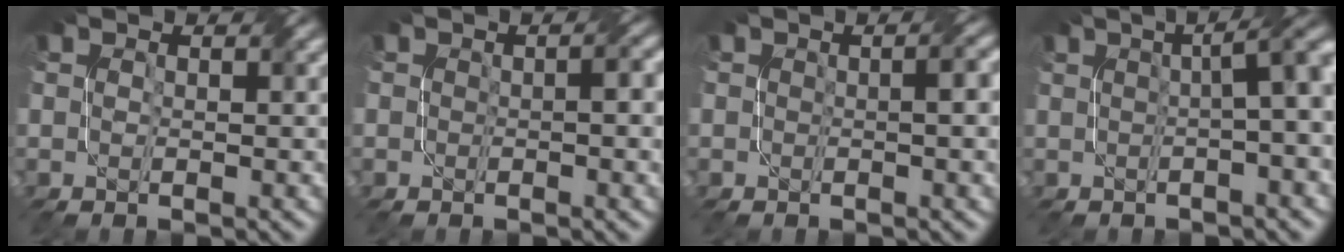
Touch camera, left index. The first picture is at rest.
{"total": 1.4, "force": [-0.5, 0.4, 1.2], "torque": [-0.014, 0.006, -0.005]}
{"total": 1.5, "force": [-0.2, 0.2, 1.5], "torque": [-0.017, 0.008, -0.001]}
{"total": 6.6, "force": [0.9, 2.3, 6.1], "torque": [-0.024, 0.035, 0.003]}